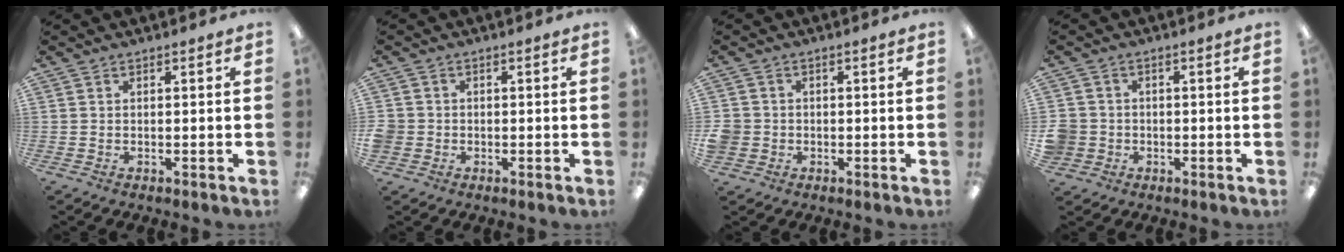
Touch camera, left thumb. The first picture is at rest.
{"total": 2.7, "force": [-0.6, 2.6, 0.4], "torque": [-0.006, 0.003, -0.012]}
{"total": 3.5, "force": [-0.7, 3.3, 0.7], "torque": [-0.020, 0.004, -0.012]}
{"total": 4.1, "force": [-0.9, 3.9, 0.6], "torque": [-0.028, 0.005, -0.017]}